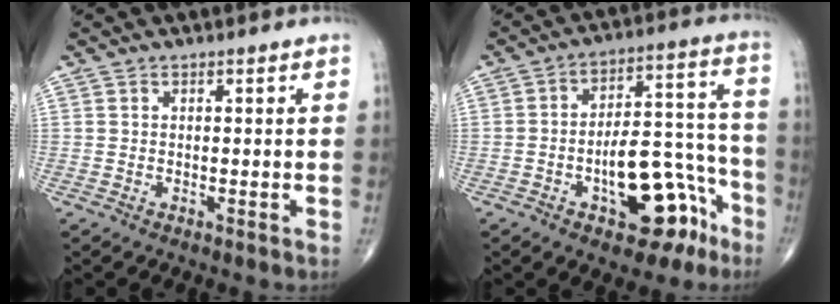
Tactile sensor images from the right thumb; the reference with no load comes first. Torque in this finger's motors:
{"motor_torque": [2.67, 2.34, 1.37, -0.61, 0.29]}